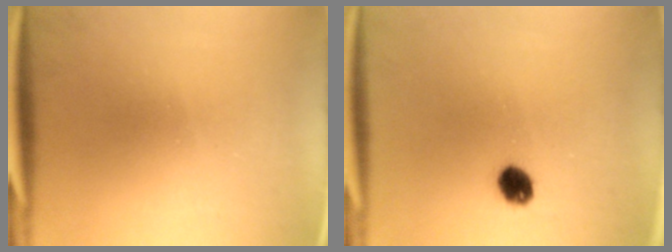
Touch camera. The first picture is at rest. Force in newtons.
{"total": 4.2}